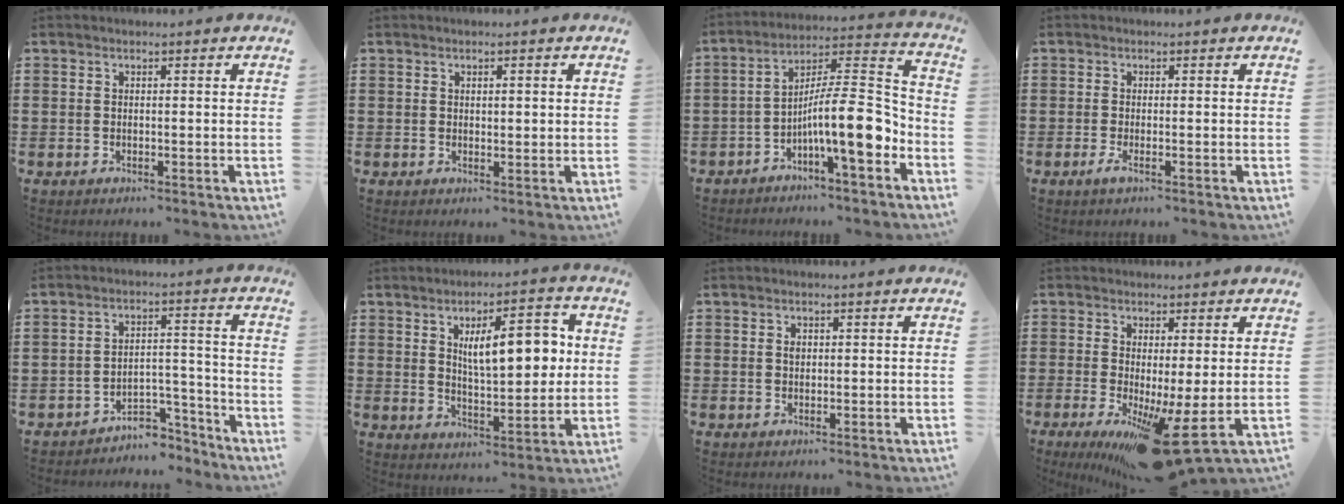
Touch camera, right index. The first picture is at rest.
{"total": 0.9, "force": [0.4, 0.4, 0.7], "torque": [-0.013, 0.003, 0.006]}
{"total": 12.0, "force": [-4.7, 2.2, 10.8], "torque": [-0.179, -0.016, -0.093]}
{"total": 1.6, "force": [-0.6, 0.1, 1.5], "torque": [-0.040, -0.011, -0.015]}
{"total": 4.9, "force": [-4.5, 1.7, 1.1], "torque": [-0.020, 0.013, -0.089]}
{"total": 10.3, "force": [2.5, 4.1, 9.1], "torque": [-0.143, 0.000, 0.035]}
{"total": 0.9, "force": [0.3, 0.6, 0.6], "torque": [-0.012, 0.003, 0.006]}
{"total": 8.3, "force": [-2.6, 1.0, 7.8], "torque": [-0.117, -0.019, -0.039]}